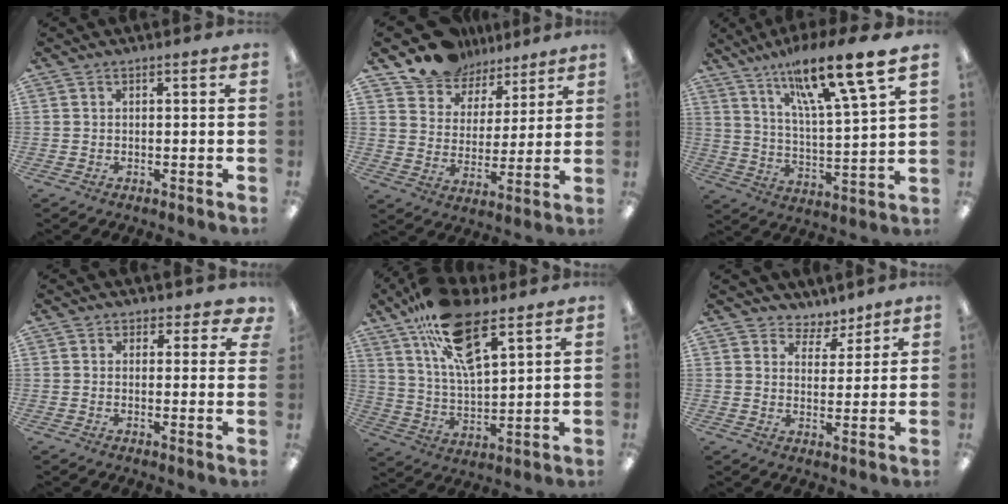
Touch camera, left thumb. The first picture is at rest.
{"total": 13.4, "force": [11.3, 6.8, 2.1], "torque": [-0.059, -0.086, 0.215]}
{"total": 17.3, "force": [12.8, 2.6, 11.4], "torque": [-0.187, -0.080, 0.202]}
{"total": 2.4, "force": [1.5, 1.8, 0.6], "torque": [0.001, -0.004, 0.027]}
{"total": 17.7, "force": [11.3, 6.6, 11.9], "torque": [-0.225, -0.041, 0.198]}
{"total": 5.0, "force": [4.2, 2.6, 0.4], "torque": [0.000, -0.030, 0.074]}